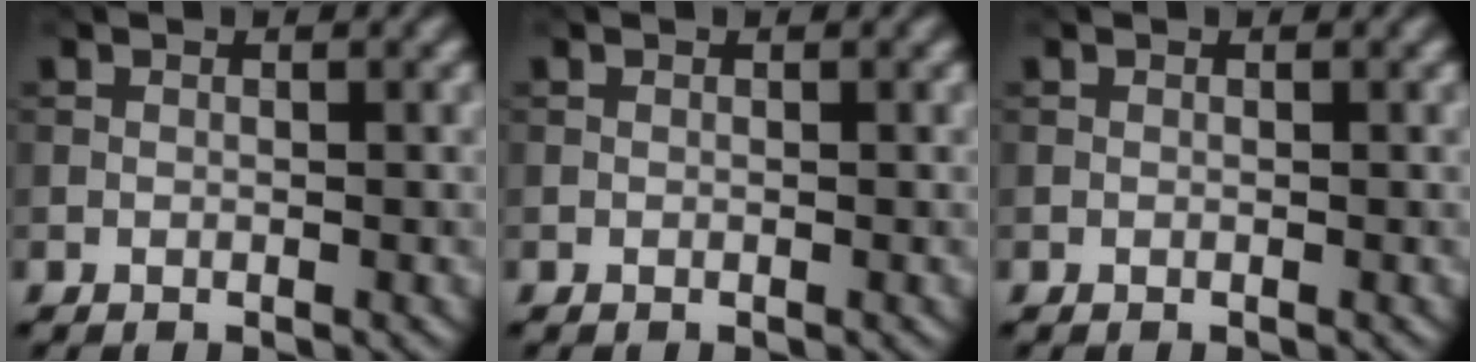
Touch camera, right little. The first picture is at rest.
{"total": 0.0}
{"total": 0.0}